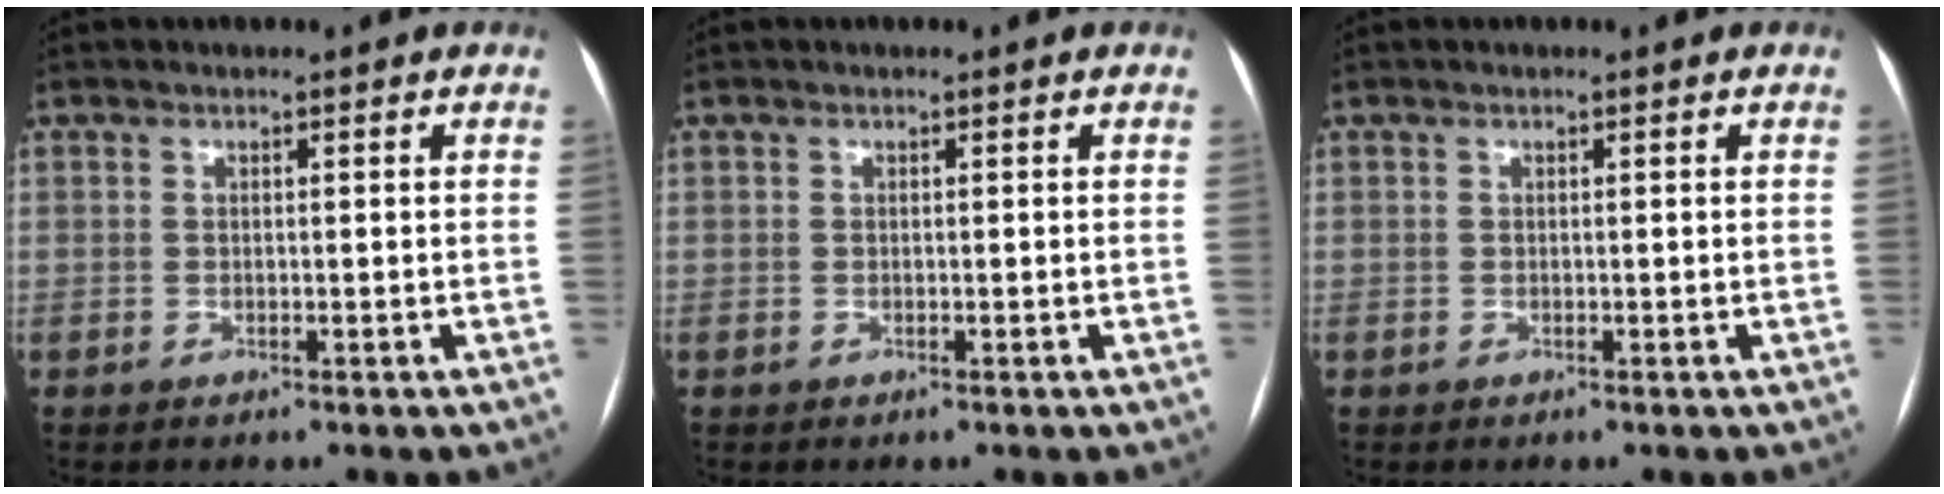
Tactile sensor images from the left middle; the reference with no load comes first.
{"total": 0.0}
{"total": 0.0}